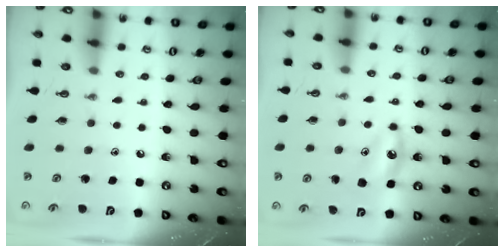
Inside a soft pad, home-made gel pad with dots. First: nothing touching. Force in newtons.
{"total": 7.1, "press": 7.0, "slide": 0.8}